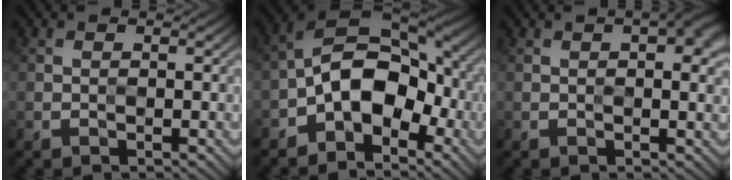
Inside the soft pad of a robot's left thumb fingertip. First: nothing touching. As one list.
[{"total": 11.3, "force": [-3.6, 6.9, 8.2], "torque": [-0.131, 0.004, -0.083]}, {"total": 3.4, "force": [1.0, 1.1, 3.0], "torque": [-0.038, 0.009, 0.010]}]